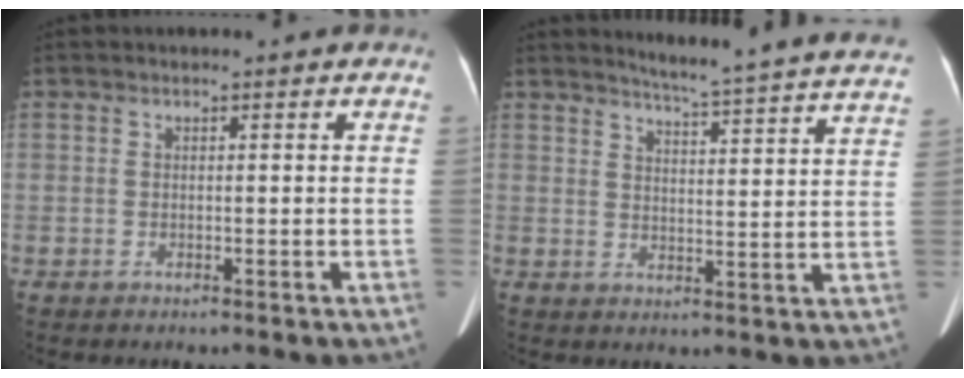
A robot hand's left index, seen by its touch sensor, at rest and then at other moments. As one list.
[{"total": 20.0, "force": [18.8, -1.2, 6.8], "torque": [-0.104, -0.074, 0.218]}]